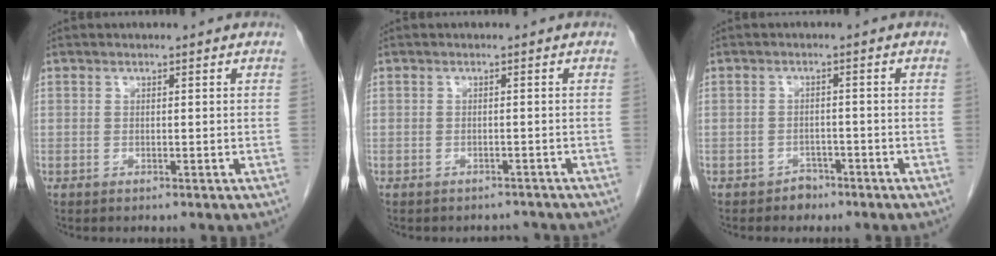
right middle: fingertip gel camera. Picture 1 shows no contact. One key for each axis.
{"total": 3.4, "fx": -3.1, "fy": 1.4, "fz": 0.2, "tx": -0.001, "ty": 0.002, "tz": -0.039}
{"total": 2.2, "fx": -1.7, "fy": 1.4, "fz": 0.2, "tx": -0.005, "ty": 0.007, "tz": -0.025}